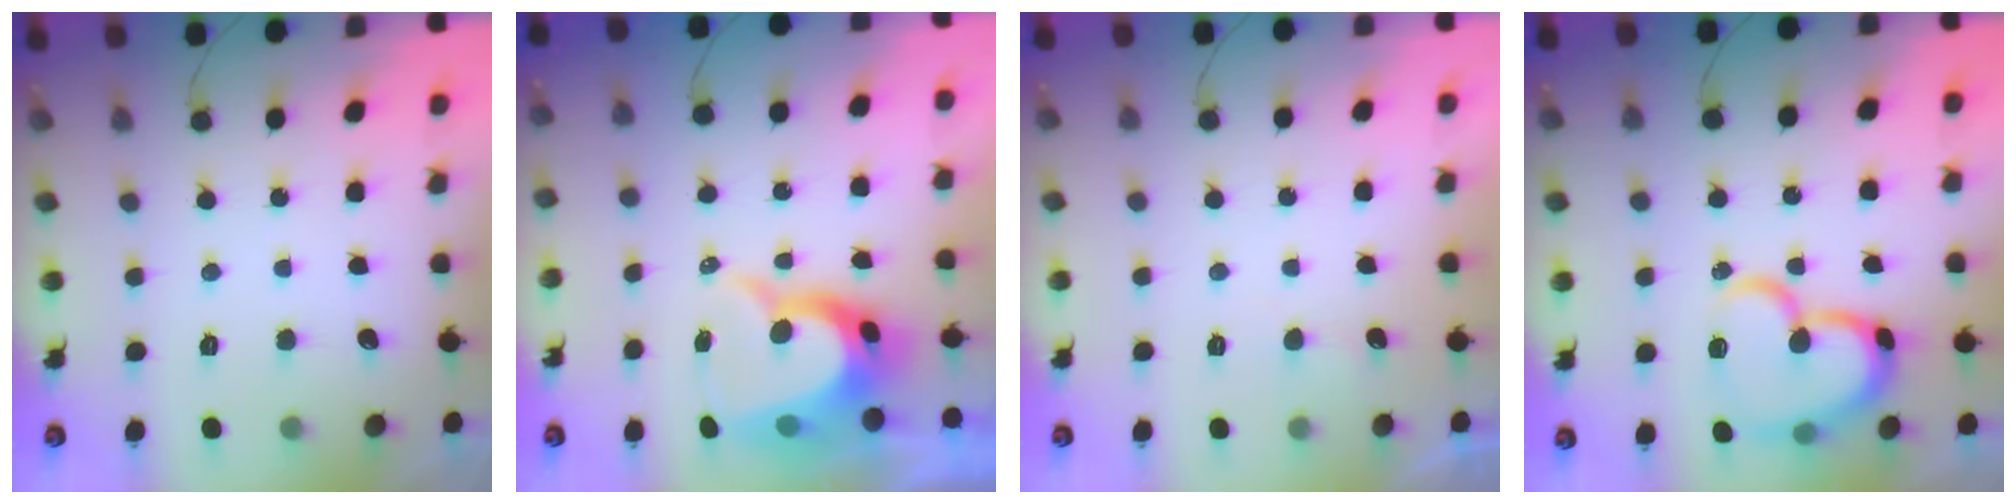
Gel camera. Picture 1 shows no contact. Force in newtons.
{"total": 11.6, "press": 11.5, "slide": 1.1}
{"total": 2.6, "press": 2.6, "slide": 0.3}
{"total": 17.7, "press": 17.6, "slide": 2.0}